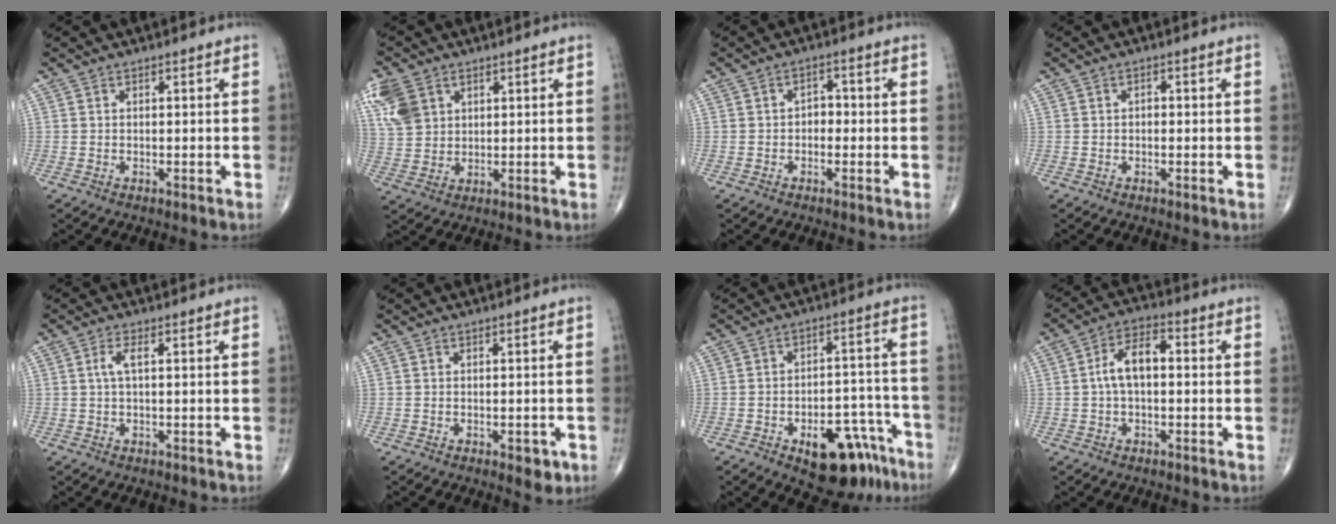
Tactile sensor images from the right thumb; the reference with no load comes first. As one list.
[{"total": 8.6, "force": [3.8, 6.1, 4.7], "torque": [-0.095, -0.003, 0.082]}, {"total": 2.8, "force": [-0.4, 2.0, 1.9], "torque": [-0.014, 0.013, -0.014]}, {"total": 1.1, "force": [0.0, 0.7, 0.8], "torque": [-0.010, 0.004, -0.003]}, {"total": 2.4, "force": [0.4, 0.7, 2.3], "torque": [-0.059, 0.008, 0.008]}, {"total": 3.0, "force": [-1.2, 1.5, 2.3], "torque": [-0.016, 0.001, -0.011]}, {"total": 14.8, "force": [-8.6, 7.4, 9.5], "torque": [-0.092, 0.071, -0.111]}, {"total": 7.5, "force": [0.1, 4.0, 6.4], "torque": [-0.114, 0.029, -0.008]}]